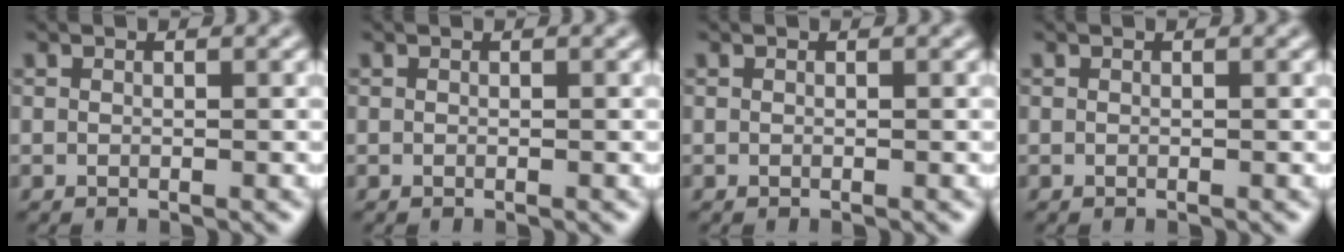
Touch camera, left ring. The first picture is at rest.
{"total": 0.0}
{"total": 0.0}
{"total": 0.0}